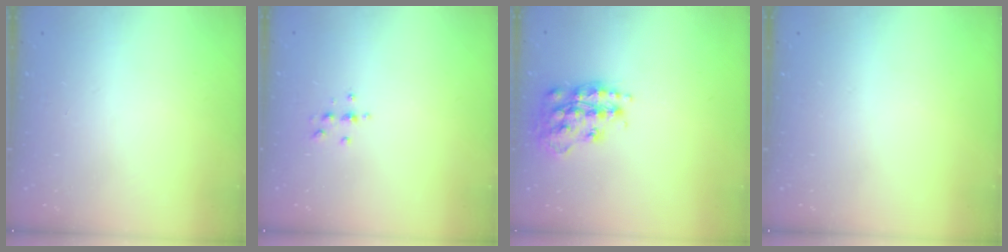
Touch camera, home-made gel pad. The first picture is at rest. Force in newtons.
{"total": 4.1, "press": 4.1, "slide": 0.5}
{"total": 17.5, "press": 17.4, "slide": 1.1}
{"total": 0.0}